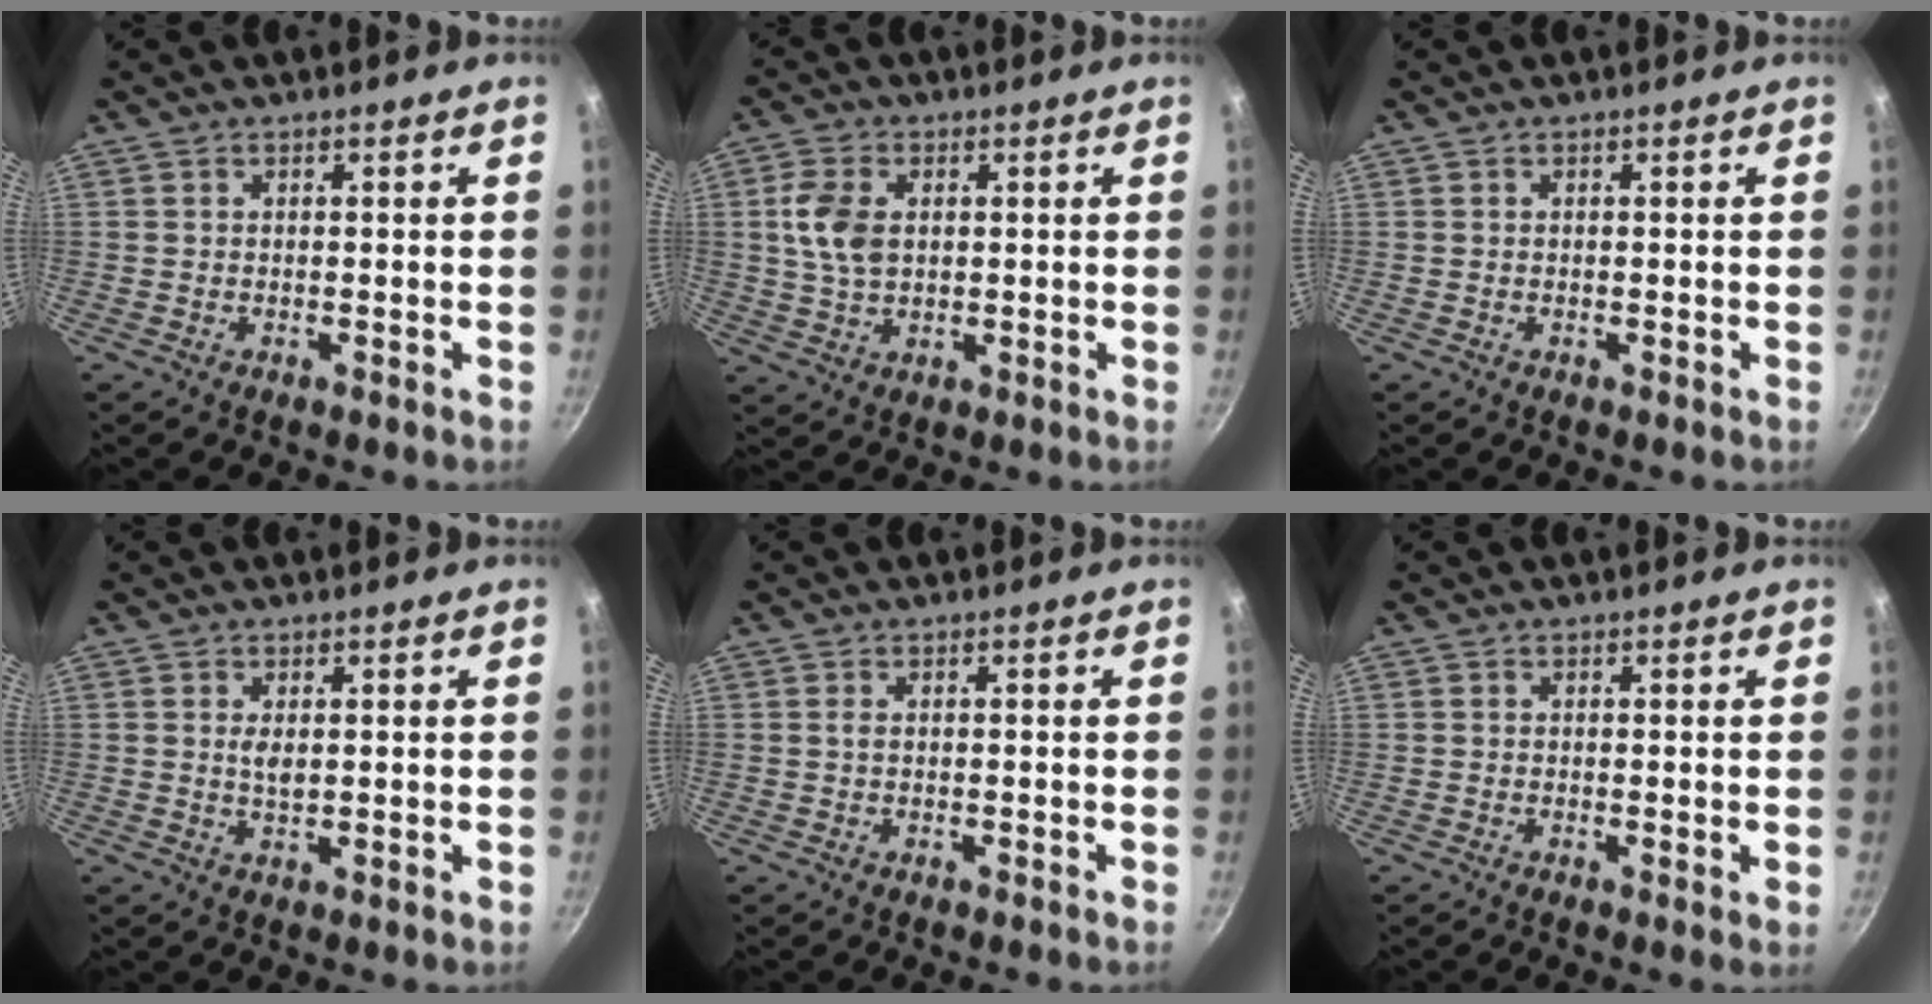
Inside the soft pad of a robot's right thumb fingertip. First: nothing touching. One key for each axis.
{"total": 7.8, "fx": 1.4, "fy": 5.2, "fz": 5.6, "tx": -0.101, "ty": 0.002, "tz": 0.025}
{"total": 0.0}
{"total": 2.5, "fx": 0.7, "fy": 1.2, "fz": 2.1, "tx": -0.036, "ty": -0.004, "tz": 0.013}
{"total": 0.7, "fx": 0.2, "fy": 0.4, "fz": 0.6, "tx": -0.013, "ty": 0.001, "tz": 0.002}
{"total": 0.7, "fx": 0.2, "fy": 0.2, "fz": 0.6, "tx": -0.009, "ty": -0.007, "tz": -0.002}